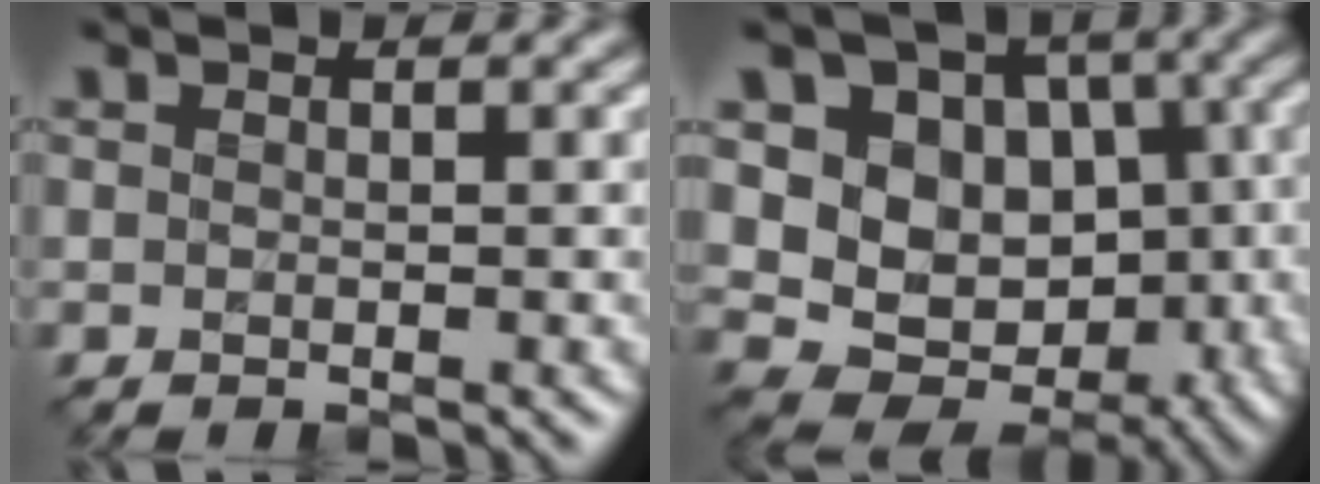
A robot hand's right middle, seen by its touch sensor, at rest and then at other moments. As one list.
[{"total": 11.2, "force": [0.3, 9.3, 6.3], "torque": [-0.086, 0.005, -0.007]}]